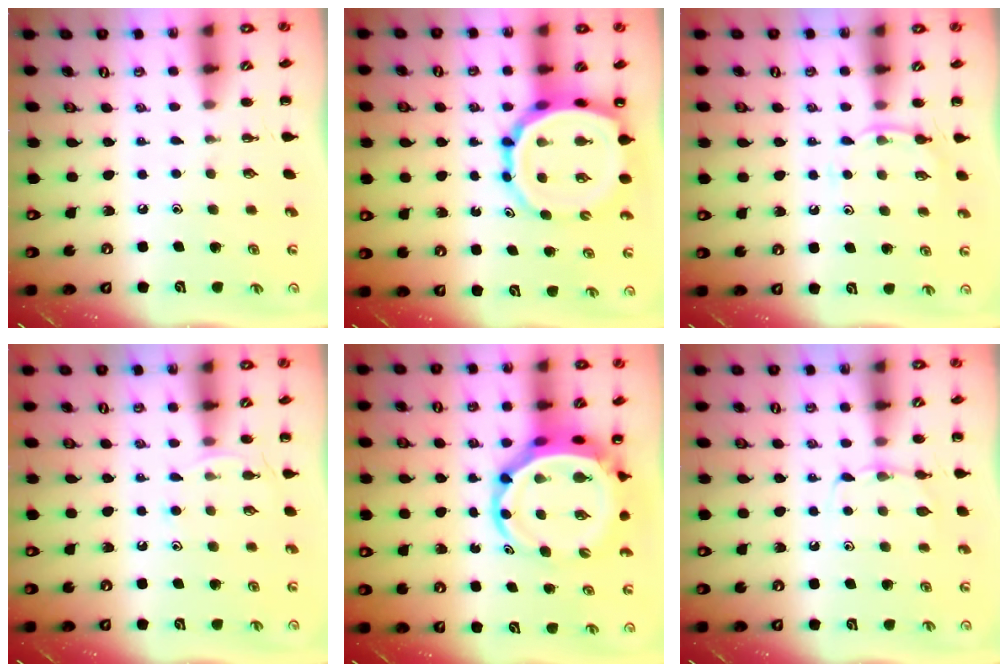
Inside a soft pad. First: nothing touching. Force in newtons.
{"total": 14.5, "press": 13.8, "slide": 4.4}
{"total": 5.7, "press": 5.4, "slide": 1.6}
{"total": 5.7, "press": 5.4, "slide": 1.8}
{"total": 8.3, "press": 8.0, "slide": 2.3}
{"total": 5.8, "press": 5.6, "slide": 1.6}